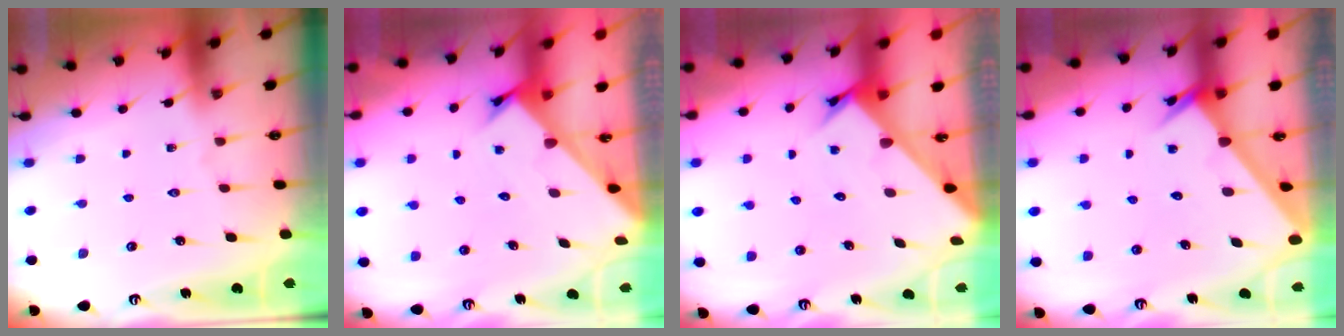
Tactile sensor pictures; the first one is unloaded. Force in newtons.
{"total": 2.3, "press": 2.3, "slide": 0.2}
{"total": 2.6, "press": 2.6, "slide": 0.2}
{"total": 2.4, "press": 2.4, "slide": 0.1}